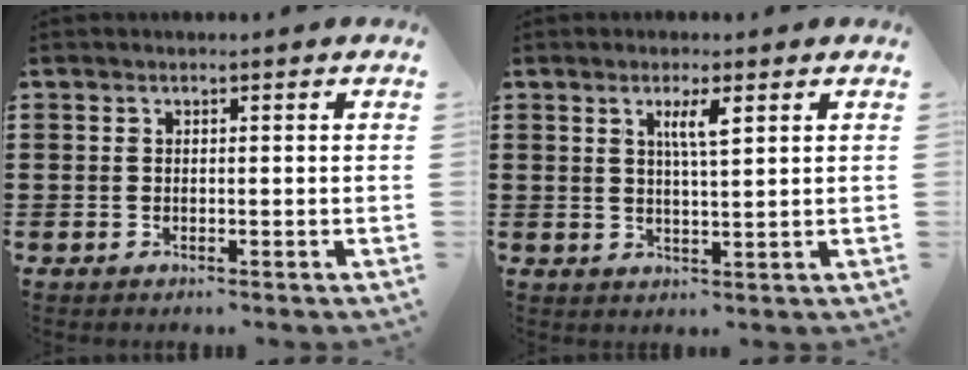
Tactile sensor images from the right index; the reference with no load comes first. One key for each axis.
{"total": 3.5, "fx": 1.4, "fy": 0.5, "fz": 3.1, "tx": -0.066, "ty": 0.003, "tz": 0.022}